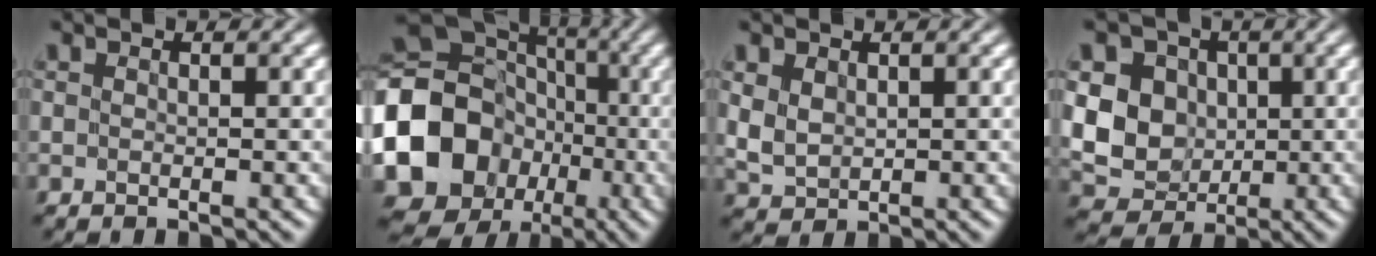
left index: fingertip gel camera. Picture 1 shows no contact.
{"total": 17.3, "force": [-3.7, 15.0, 7.9], "torque": [-0.176, -0.023, -0.086]}
{"total": 2.5, "force": [0.9, 1.8, 1.5], "torque": [-0.041, -0.002, 0.023]}
{"total": 9.1, "force": [1.0, 7.7, 4.6], "torque": [-0.087, 0.024, -0.005]}